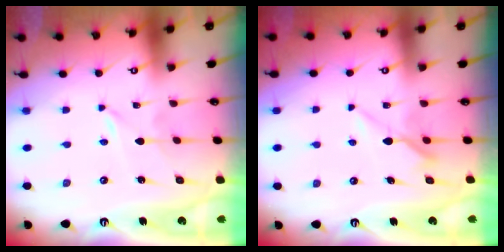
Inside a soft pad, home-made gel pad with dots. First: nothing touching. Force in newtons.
{"total": 6.2, "press": 6.2, "slide": 0.8}